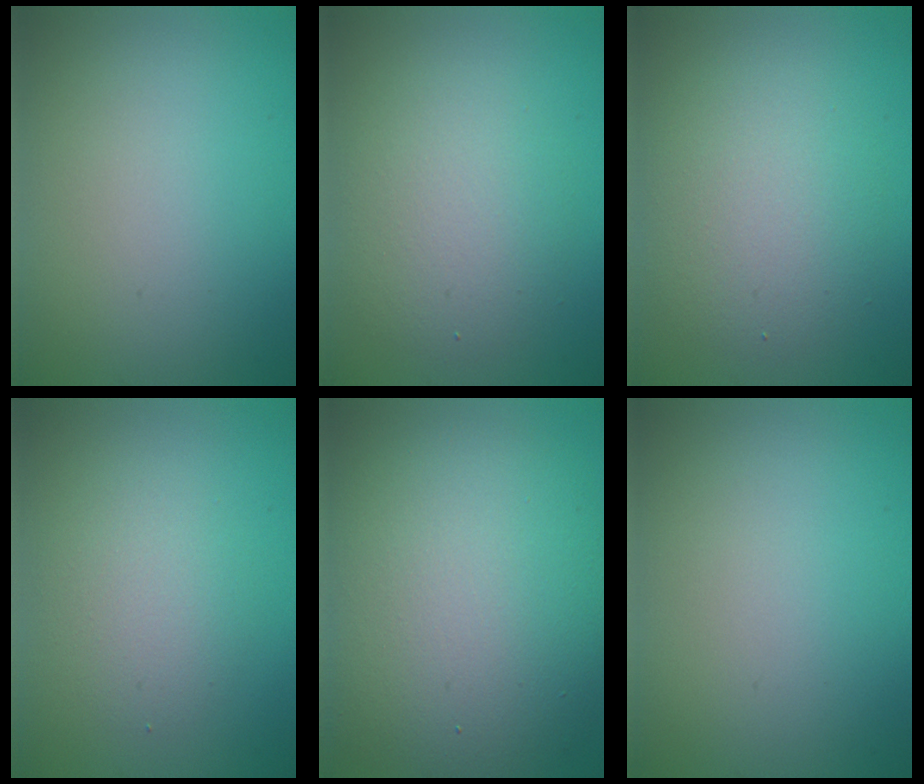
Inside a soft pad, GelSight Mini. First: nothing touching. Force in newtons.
{"total": 4.0, "press": 4.0, "slide": 0.3}
{"total": 4.5, "press": 4.5, "slide": 0.1}
{"total": 2.7, "press": 2.7, "slide": 0.1}
{"total": 12.3, "press": 12.2, "slide": 0.9}
{"total": 0.0}